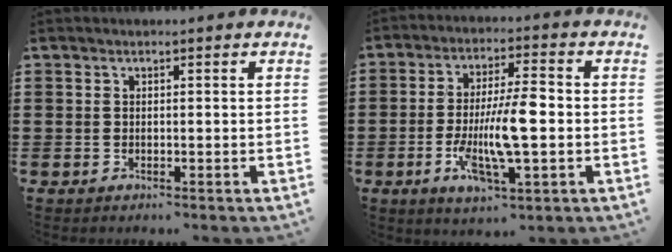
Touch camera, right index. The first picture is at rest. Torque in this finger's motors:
{"motor_torque": [2.14, 0.00, 1.05, 0.21]}